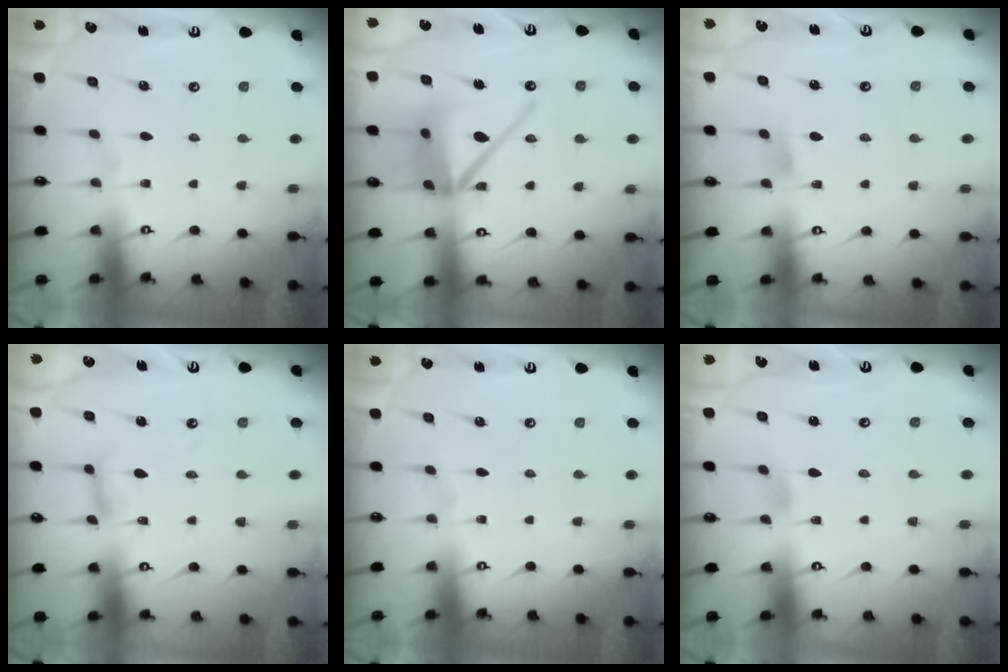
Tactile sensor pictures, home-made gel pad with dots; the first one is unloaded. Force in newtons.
{"total": 15.5, "press": 15.4, "slide": 1.8}
{"total": 3.6, "press": 3.6, "slide": 0.5}
{"total": 7.8, "press": 7.7, "slide": 0.6}
{"total": 0.0}
{"total": 2.9, "press": 2.9, "slide": 0.3}